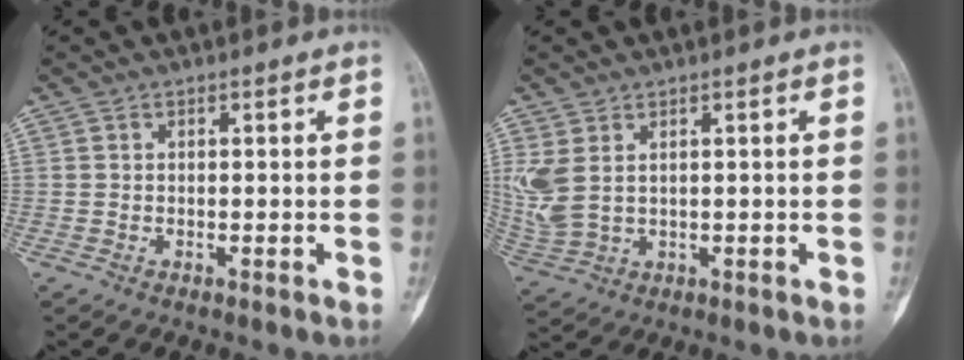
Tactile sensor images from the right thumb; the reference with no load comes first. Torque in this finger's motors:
{"motor_torque": [-0.18, 0.03, 0.86, 0.22, 0.25]}